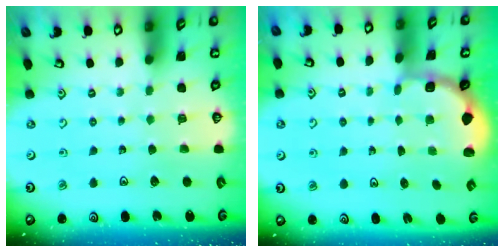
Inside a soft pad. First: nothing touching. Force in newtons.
{"total": 1.8, "press": 1.6, "slide": 0.7}